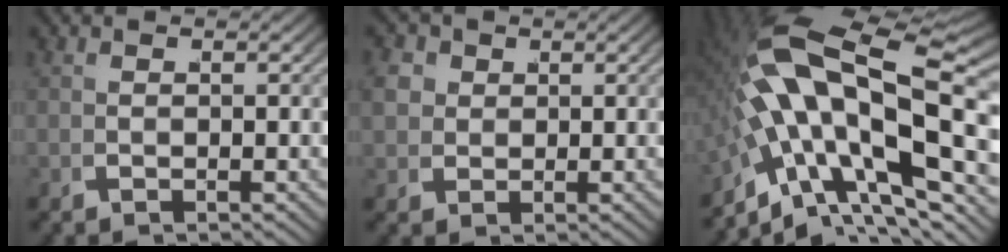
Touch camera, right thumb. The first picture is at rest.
{"total": 5.1, "force": [1.2, 4.3, 2.5], "torque": [-0.058, -0.010, 0.028]}
{"total": 16.0, "force": [0.4, 8.7, 13.5], "torque": [-0.253, -0.019, 0.014]}